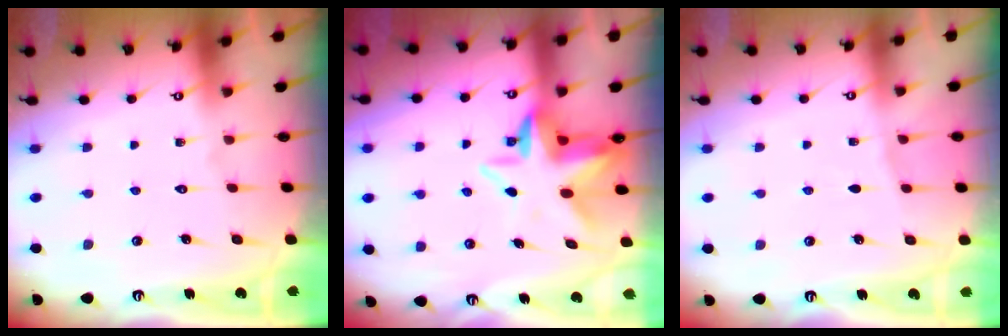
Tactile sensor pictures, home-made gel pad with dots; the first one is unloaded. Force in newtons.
{"total": 7.4, "press": 7.4, "slide": 1.1}
{"total": 2.2, "press": 2.2, "slide": 0.4}